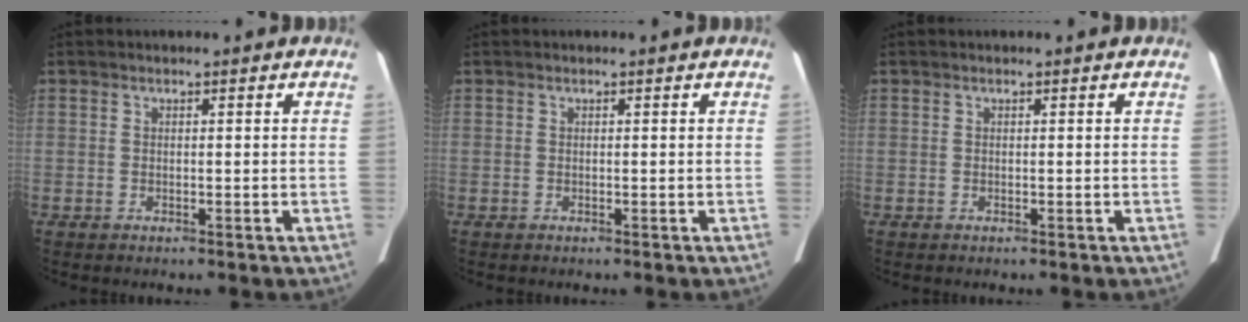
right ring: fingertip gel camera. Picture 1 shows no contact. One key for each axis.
{"total": 0.0}
{"total": 0.0}